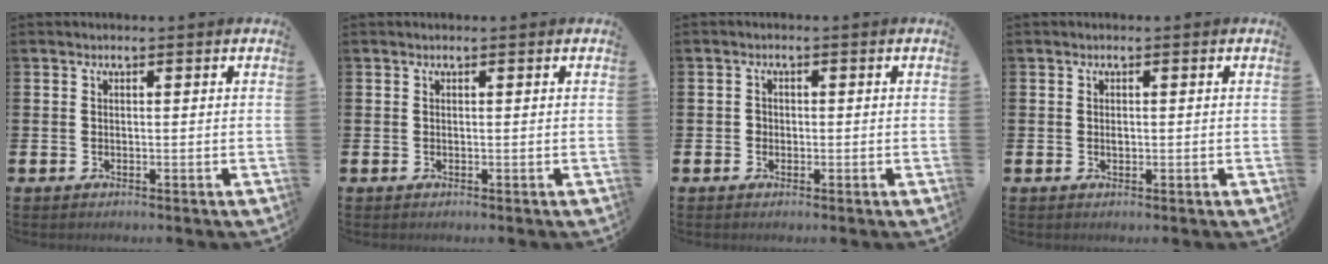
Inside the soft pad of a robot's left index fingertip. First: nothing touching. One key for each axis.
{"total": 0.0}
{"total": 1.1, "fx": -0.3, "fy": 1.1, "fz": 0.2, "tx": 0.007, "ty": 0.000, "tz": -0.011}
{"total": 0.7, "fx": 0.0, "fy": 0.5, "fz": 0.5, "tx": -0.003, "ty": 0.000, "tz": -0.001}